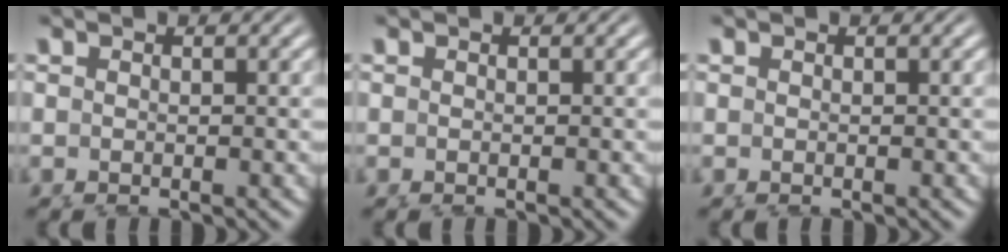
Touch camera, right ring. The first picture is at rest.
{"total": 0.0}
{"total": 0.0}